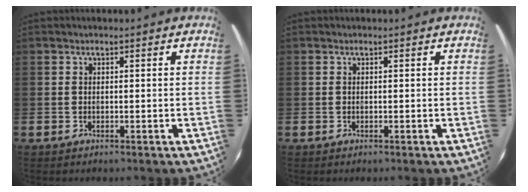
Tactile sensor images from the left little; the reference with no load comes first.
{"total": 0.0}